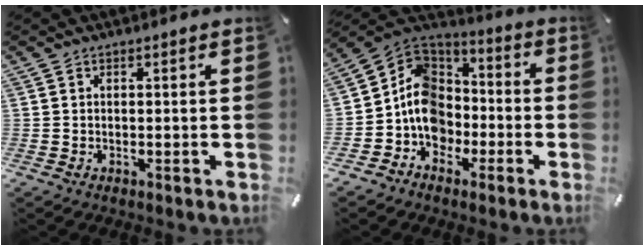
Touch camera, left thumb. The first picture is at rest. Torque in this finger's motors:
{"motor_torque": [-0.35, 1.42, 0.50, -0.21, 0.32]}